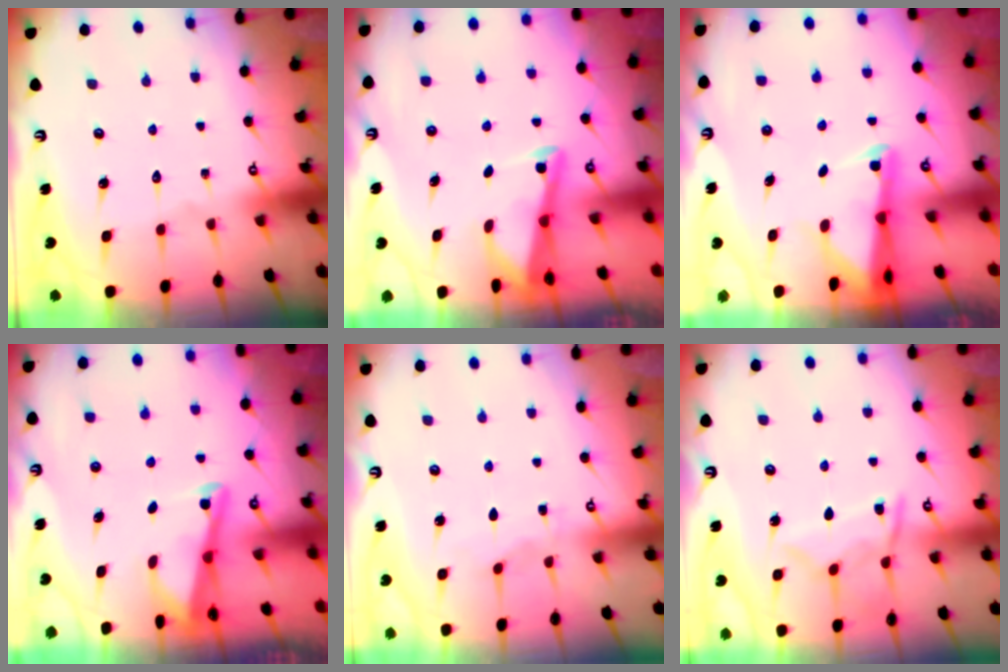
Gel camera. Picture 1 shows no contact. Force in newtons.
{"total": 2.8, "press": 2.8, "slide": 0.4}
{"total": 2.6, "press": 2.6, "slide": 0.5}
{"total": 2.9, "press": 2.9, "slide": 0.4}
{"total": 2.5, "press": 2.5, "slide": 0.3}
{"total": 10.4, "press": 10.3, "slide": 0.9}